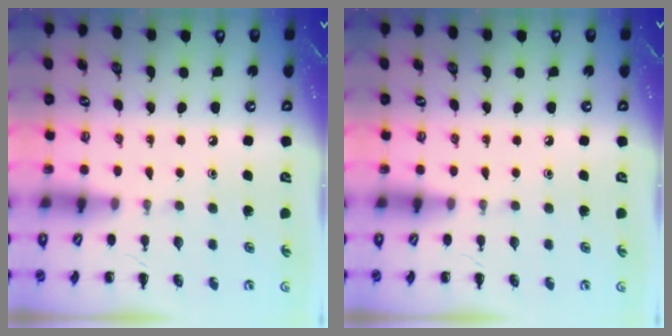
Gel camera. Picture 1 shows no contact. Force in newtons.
{"total": 0.0}